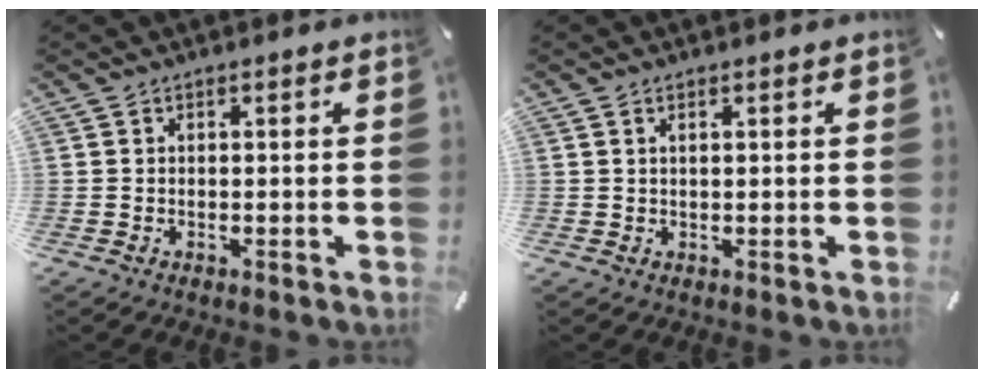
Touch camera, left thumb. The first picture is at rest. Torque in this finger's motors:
{"motor_torque": [-0.15, -0.48, -0.04, 0.11, -0.02]}